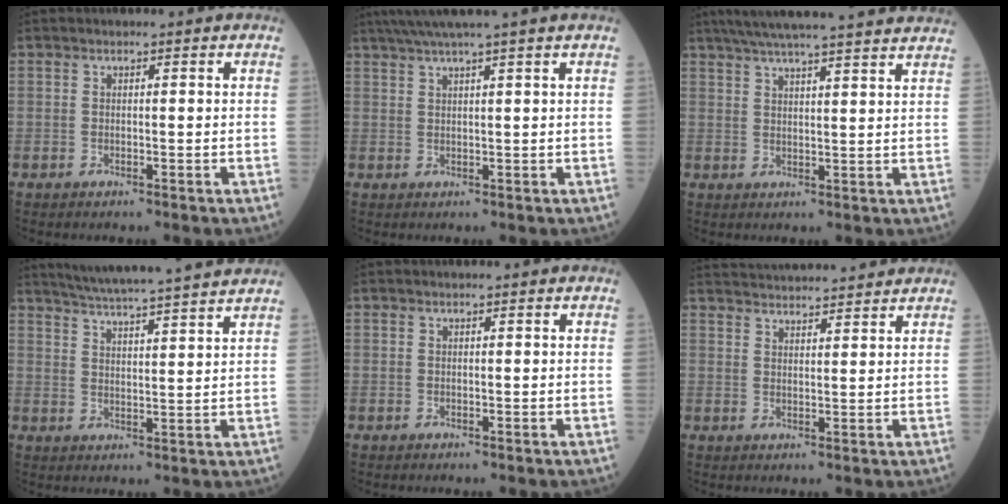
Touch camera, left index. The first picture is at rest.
{"total": 5.9, "force": [4.6, -1.8, 3.2], "torque": [-0.047, 0.016, 0.074]}
{"total": 20.9, "force": [18.7, 0.5, 9.3], "torque": [-0.154, 0.015, 0.244]}
{"total": 16.1, "force": [14.7, -0.7, 6.5], "torque": [-0.115, 0.001, 0.203]}
{"total": 0.0}
{"total": 12.8, "force": [12.3, 1.1, 3.4], "torque": [-0.061, 0.033, 0.178]}